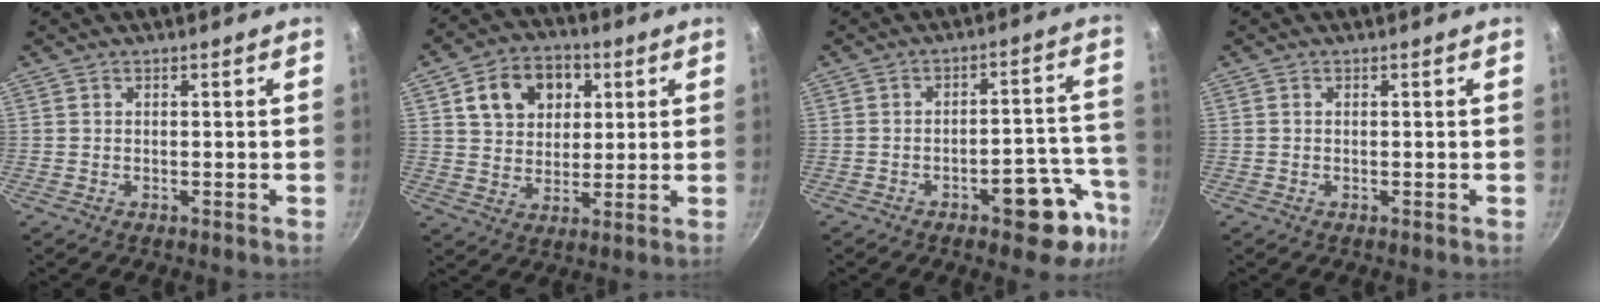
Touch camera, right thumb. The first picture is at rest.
{"total": 12.1, "force": [4.1, 9.4, 6.6], "torque": [-0.081, 0.005, 0.065]}
{"total": 12.2, "force": [-6.6, 5.2, 8.8], "torque": [-0.055, 0.059, -0.079]}
{"total": 0.0}